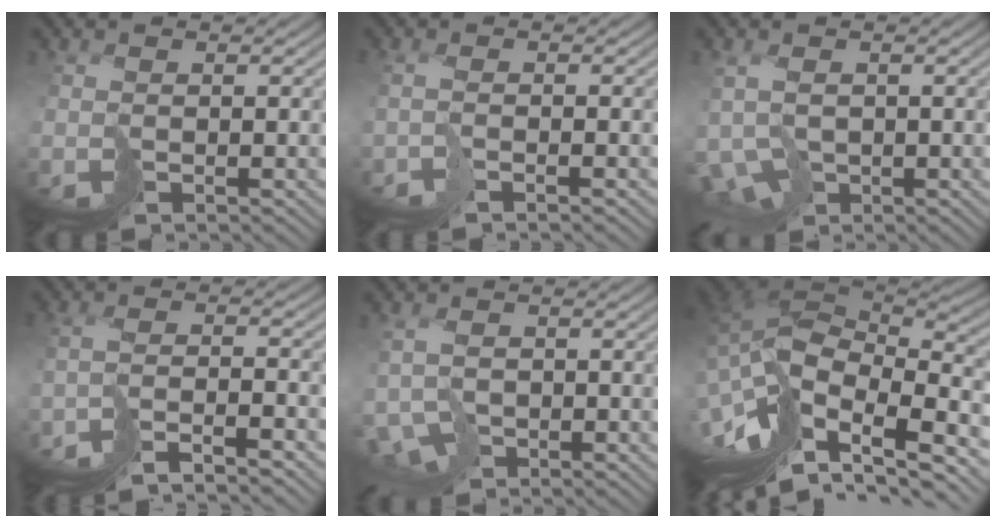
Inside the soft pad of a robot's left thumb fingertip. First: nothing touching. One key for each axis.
{"total": 1.8, "fx": -1.5, "fy": -0.6, "fz": 0.8, "tx": -0.012, "ty": 0.008, "tz": -0.028}
{"total": 4.8, "fx": -1.5, "fy": 3.1, "fz": 3.3, "tx": -0.075, "ty": -0.012, "tz": -0.021}
{"total": 5.2, "fx": -4.8, "fy": -0.2, "fz": 2.2, "tx": -0.039, "ty": 0.006, "tz": -0.081}
{"total": 3.9, "fx": -1.5, "fy": 2.7, "fz": 2.5, "tx": -0.051, "ty": -0.004, "tz": -0.024}
{"total": 16.4, "fx": -7.7, "fy": 8.1, "fz": 12.0, "tx": -0.276, "ty": -0.020, "tz": -0.118}